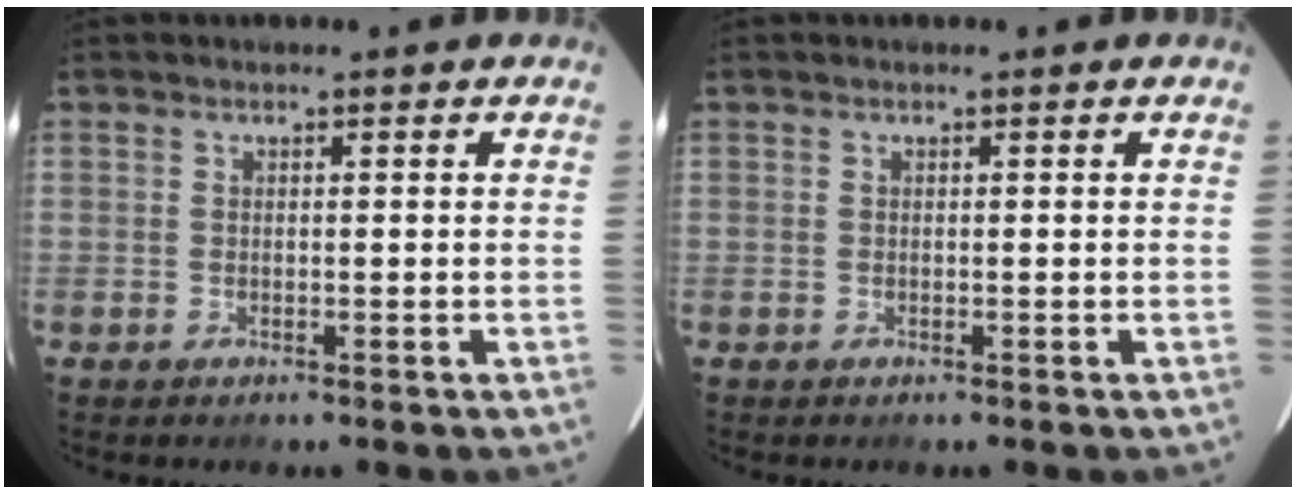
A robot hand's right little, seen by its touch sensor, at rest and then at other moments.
{"total": 0.0}